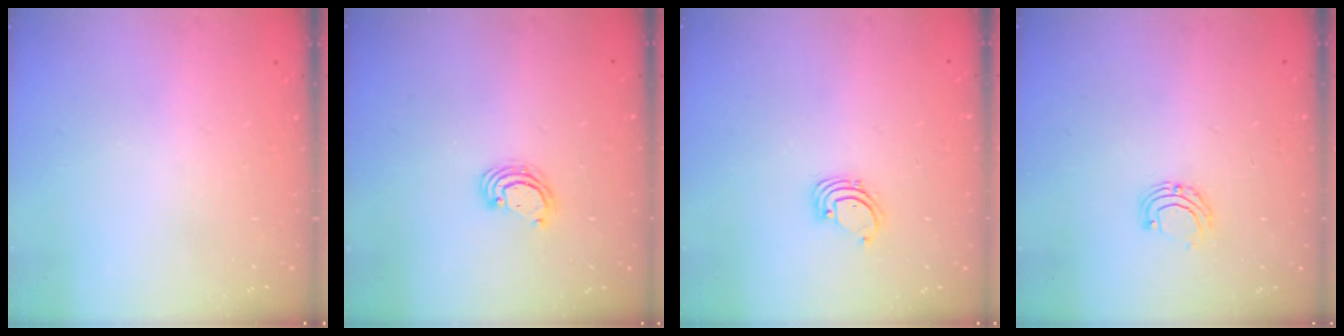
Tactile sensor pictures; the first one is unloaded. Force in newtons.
{"total": 3.3, "press": 3.3, "slide": 0.4}
{"total": 1.4, "press": 1.4, "slide": 0.1}
{"total": 5.9, "press": 5.9, "slide": 0.6}